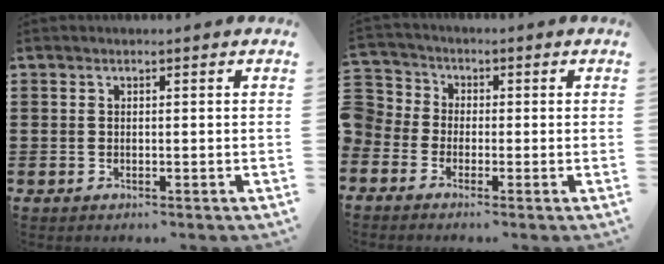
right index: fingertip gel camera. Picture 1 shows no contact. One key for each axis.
{"total": 3.0, "fx": -1.6, "fy": 2.5, "fz": -0.1, "tx": -0.030, "ty": 0.001, "tz": -0.045}